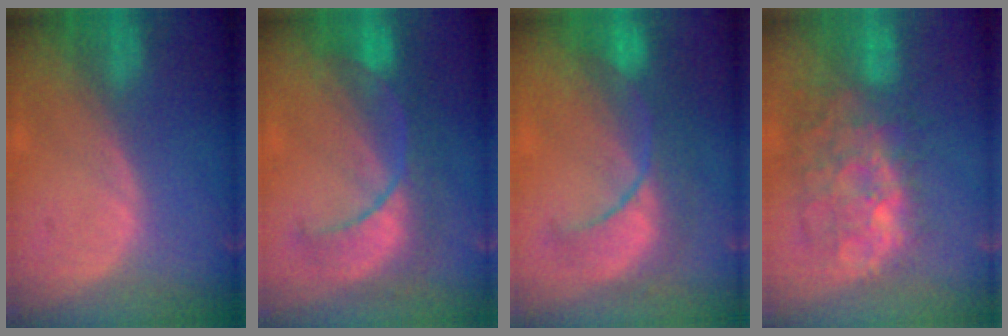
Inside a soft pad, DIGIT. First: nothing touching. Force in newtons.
{"total": 8.1, "press": 8.1, "slide": 0.6}
{"total": 8.9, "press": 8.5, "slide": 2.6}
{"total": 10.3, "press": 9.8, "slide": 3.2}